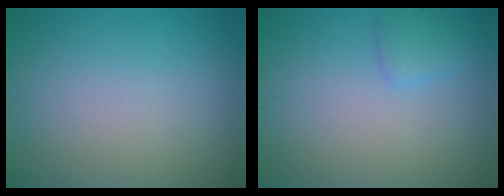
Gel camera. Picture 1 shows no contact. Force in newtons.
{"total": 1.6, "press": 1.6, "slide": 0.1}